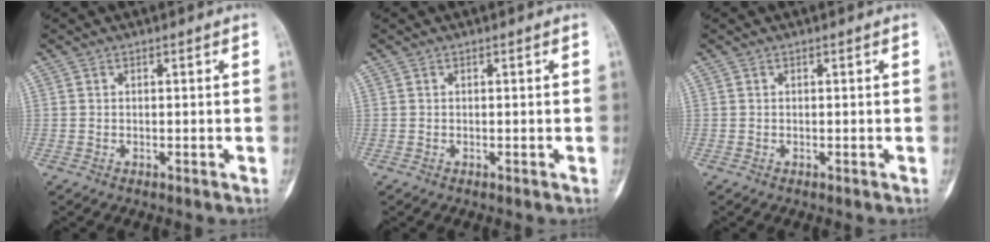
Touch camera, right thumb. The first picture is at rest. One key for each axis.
{"total": 0.0}
{"total": 0.0}